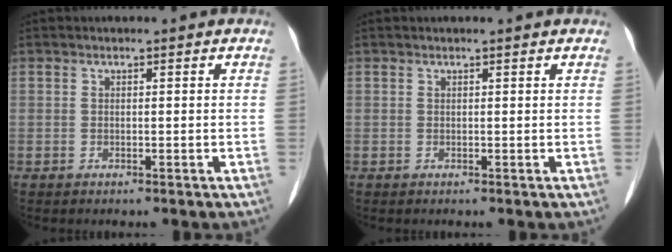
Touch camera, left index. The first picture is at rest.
{"total": 1.8, "force": [1.6, 0.2, 0.8], "torque": [-0.012, 0.013, 0.018]}